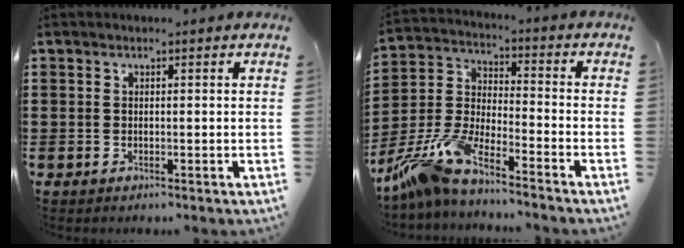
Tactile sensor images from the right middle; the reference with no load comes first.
{"total": 9.5, "force": [-8.4, 1.0, 4.4], "torque": [-0.106, 0.000, -0.170]}